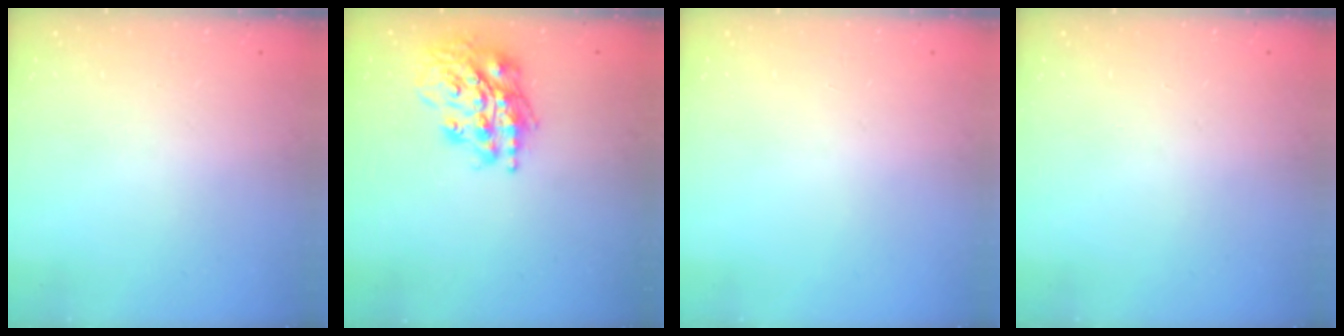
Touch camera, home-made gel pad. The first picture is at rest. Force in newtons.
{"total": 18.3, "press": 18.1, "slide": 2.6}
{"total": 0.0}
{"total": 0.0}